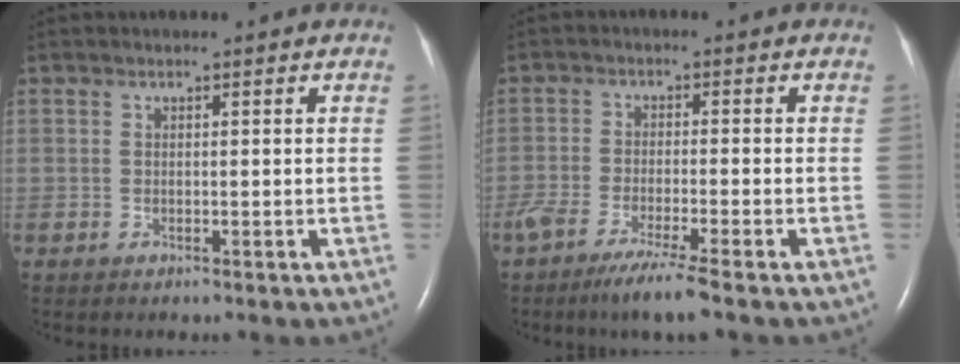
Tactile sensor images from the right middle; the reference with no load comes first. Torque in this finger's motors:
{"motor_torque": [0.88, -0.95, 0.40, 0.10]}